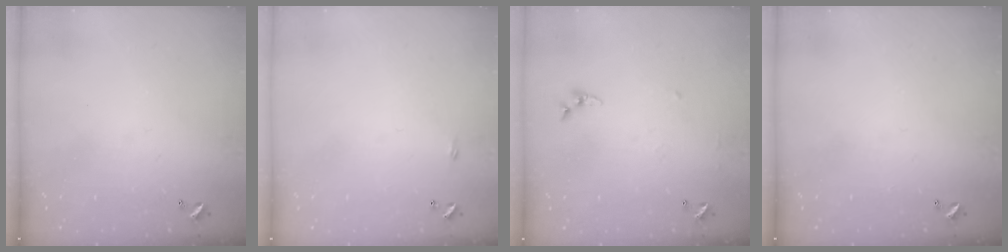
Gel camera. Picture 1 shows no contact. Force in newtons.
{"total": 2.2, "press": 2.1, "slide": 0.4}
{"total": 5.3, "press": 5.2, "slide": 0.6}
{"total": 0.0}